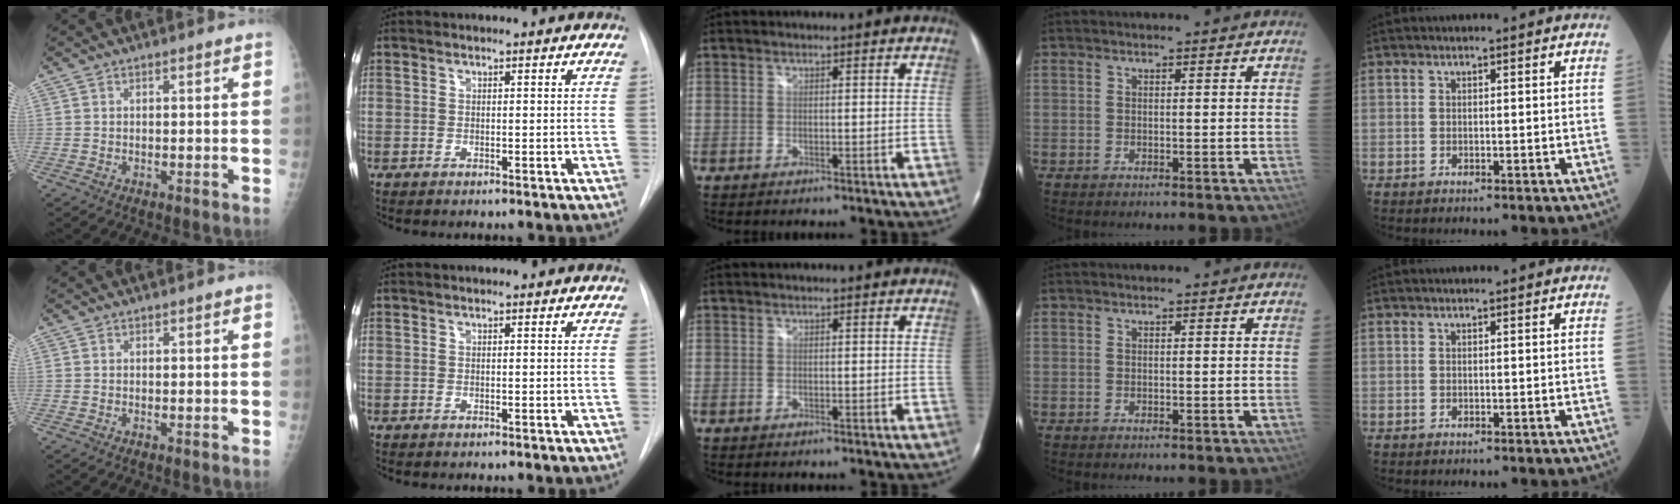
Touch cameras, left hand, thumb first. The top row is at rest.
{}